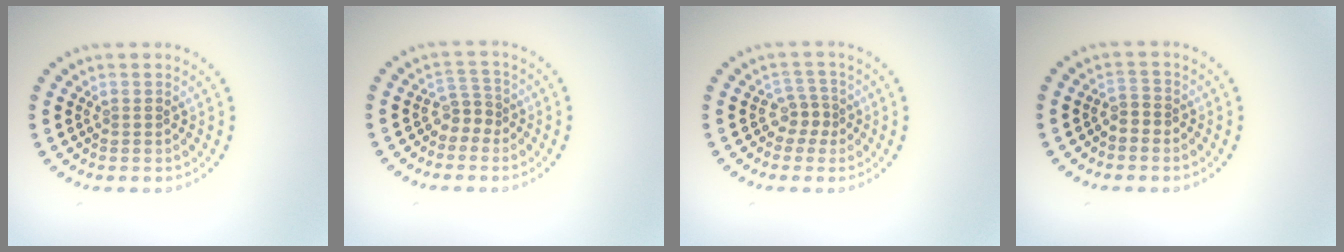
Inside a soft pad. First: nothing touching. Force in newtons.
{"total": 1.9, "press": 1.3, "slide": 1.4}
{"total": 2.0, "press": 1.5, "slide": 1.3}
{"total": 1.4, "press": 1.1, "slide": 0.8}